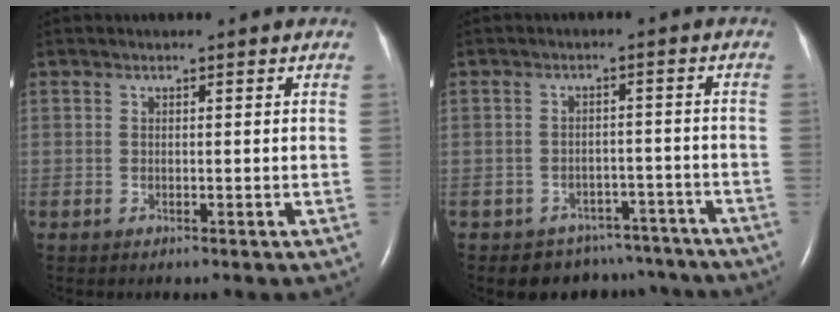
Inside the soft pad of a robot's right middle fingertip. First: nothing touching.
{"total": 8.7, "force": [-7.4, 4.7, 0.1], "torque": [0.008, 0.029, -0.077]}